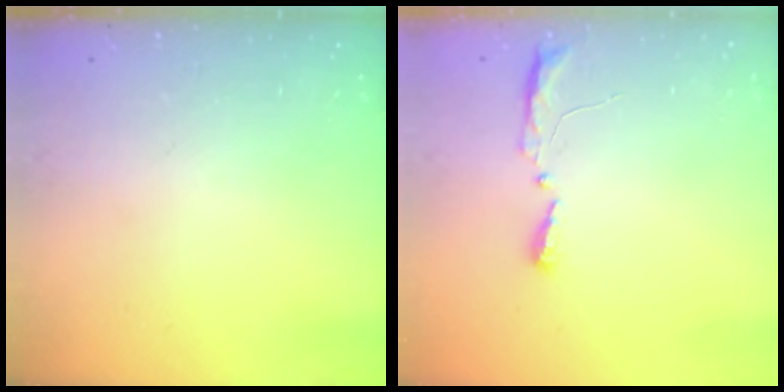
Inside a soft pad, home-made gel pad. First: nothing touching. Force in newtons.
{"total": 8.2, "press": 5.2, "slide": 6.2}